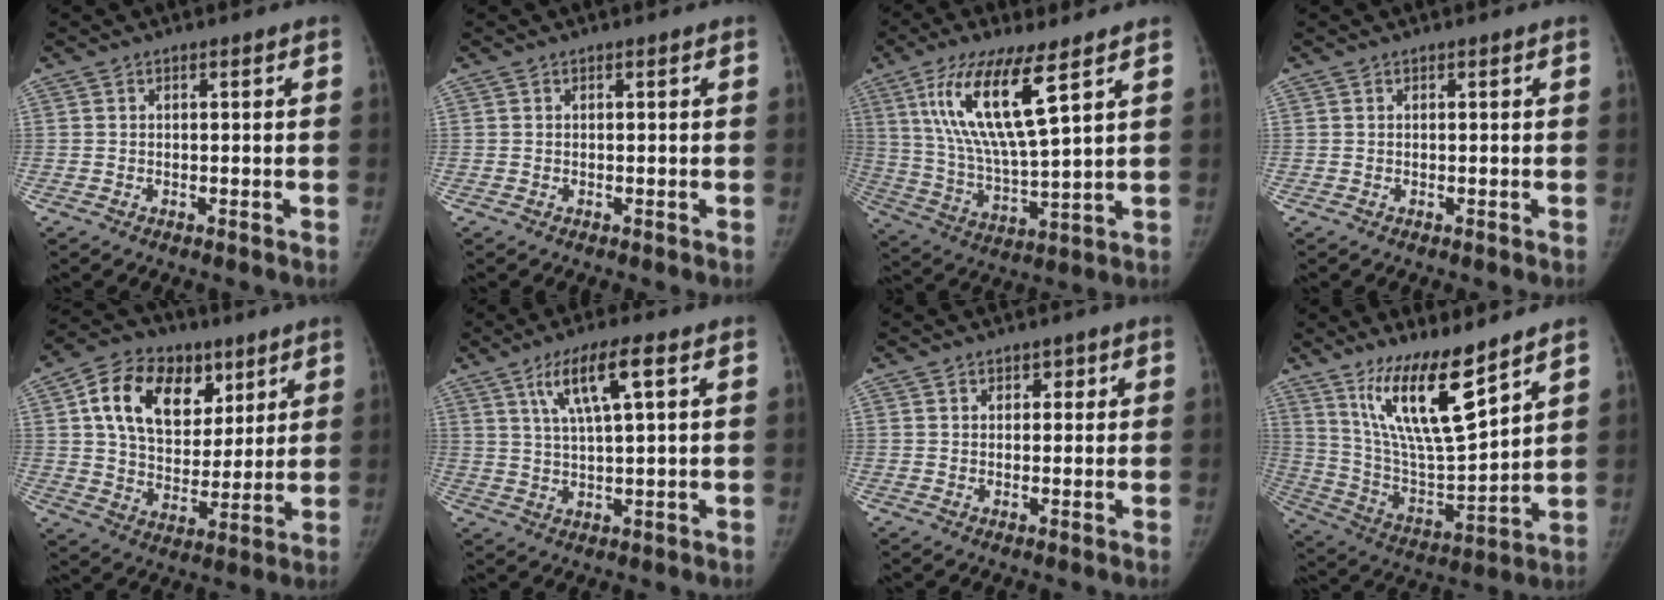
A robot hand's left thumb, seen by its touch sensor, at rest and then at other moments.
{"total": 0.0}
{"total": 16.0, "force": [7.6, 3.6, 13.7], "torque": [-0.275, -0.036, 0.150]}
{"total": 0.0}
{"total": 18.9, "force": [7.6, 13.1, 11.2], "torque": [-0.159, -0.014, 0.132]}
{"total": 9.1, "force": [3.8, 1.5, 8.1], "torque": [-0.156, -0.005, 0.074]}
{"total": 2.1, "force": [1.0, 1.6, 0.9], "torque": [0.008, -0.003, 0.010]}
{"total": 16.3, "force": [10.6, 3.3, 12.0], "torque": [-0.200, -0.073, 0.213]}